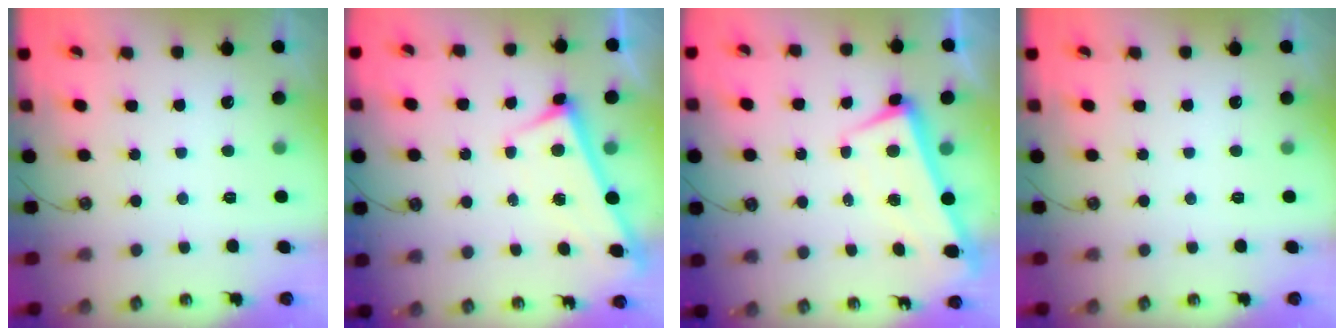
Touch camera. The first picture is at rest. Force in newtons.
{"total": 2.9, "press": 2.9, "slide": 0.1}
{"total": 2.1, "press": 1.3, "slide": 1.7}
{"total": 0.0}